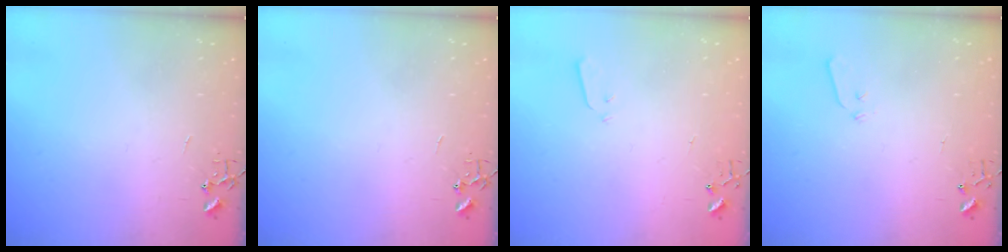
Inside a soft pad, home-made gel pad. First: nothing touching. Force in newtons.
{"total": 0.0}
{"total": 2.8, "press": 2.7, "slide": 0.4}
{"total": 4.0, "press": 3.9, "slide": 0.6}